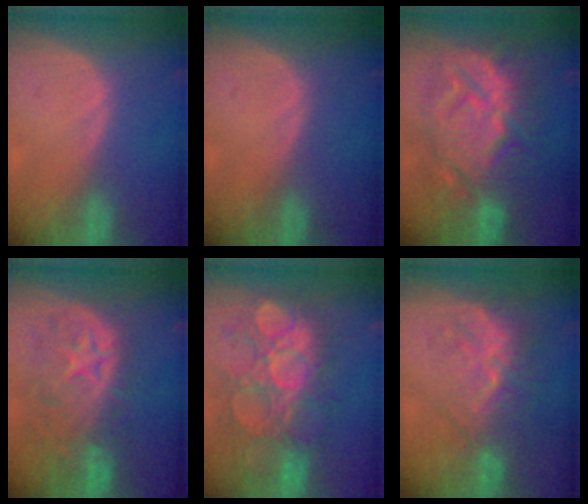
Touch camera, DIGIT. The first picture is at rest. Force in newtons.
{"total": 0.0}
{"total": 13.5, "press": 13.4, "slide": 1.3}
{"total": 11.0, "press": 9.8, "slide": 5.1}
{"total": 12.0, "press": 11.4, "slide": 3.7}
{"total": 8.7, "press": 8.2, "slide": 3.2}